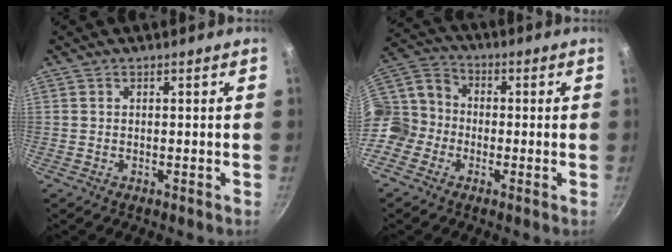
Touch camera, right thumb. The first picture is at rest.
{"total": 11.4, "force": [-3.7, 9.8, 4.7], "torque": [-0.063, 0.041, -0.095]}